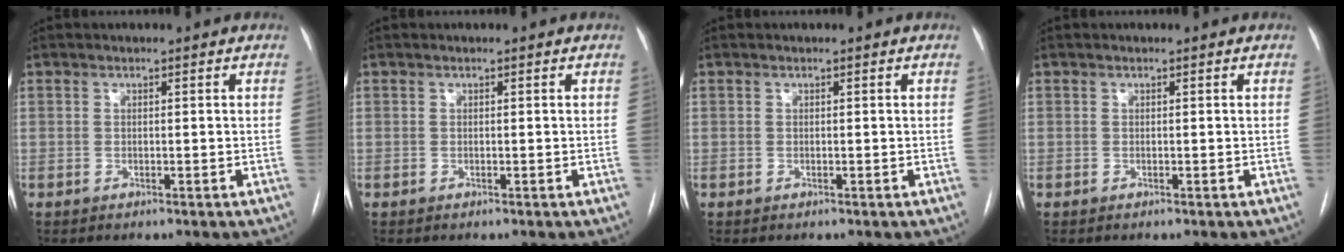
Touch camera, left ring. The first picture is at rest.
{"total": 0.0}
{"total": 0.0}
{"total": 0.0}